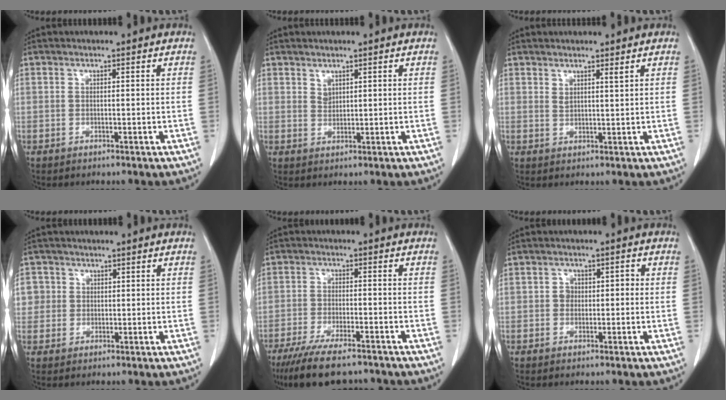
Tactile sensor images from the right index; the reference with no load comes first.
{"total": 1.3, "force": [1.0, 0.6, 0.6], "torque": [-0.008, -0.003, 0.022]}
{"total": 1.5, "force": [1.3, 0.0, 0.8], "torque": [-0.015, -0.010, 0.025]}
{"total": 3.5, "force": [0.8, 3.5, 0.2], "torque": [0.014, 0.008, 0.016]}
{"total": 11.5, "force": [-9.3, 2.5, 6.3], "torque": [-0.103, -0.022, -0.149]}
{"total": 2.1, "force": [-0.2, 1.8, 1.1], "torque": [-0.013, 0.012, -0.004]}